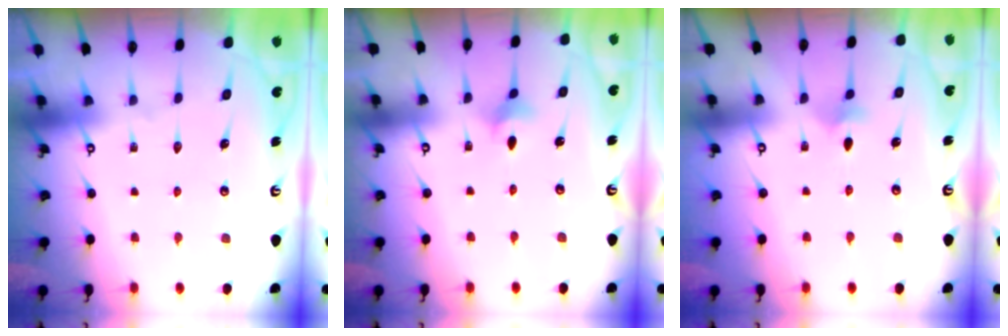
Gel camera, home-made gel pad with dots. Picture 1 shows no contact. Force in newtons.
{"total": 2.8, "press": 2.7, "slide": 0.7}
{"total": 4.2, "press": 4.1, "slide": 1.0}